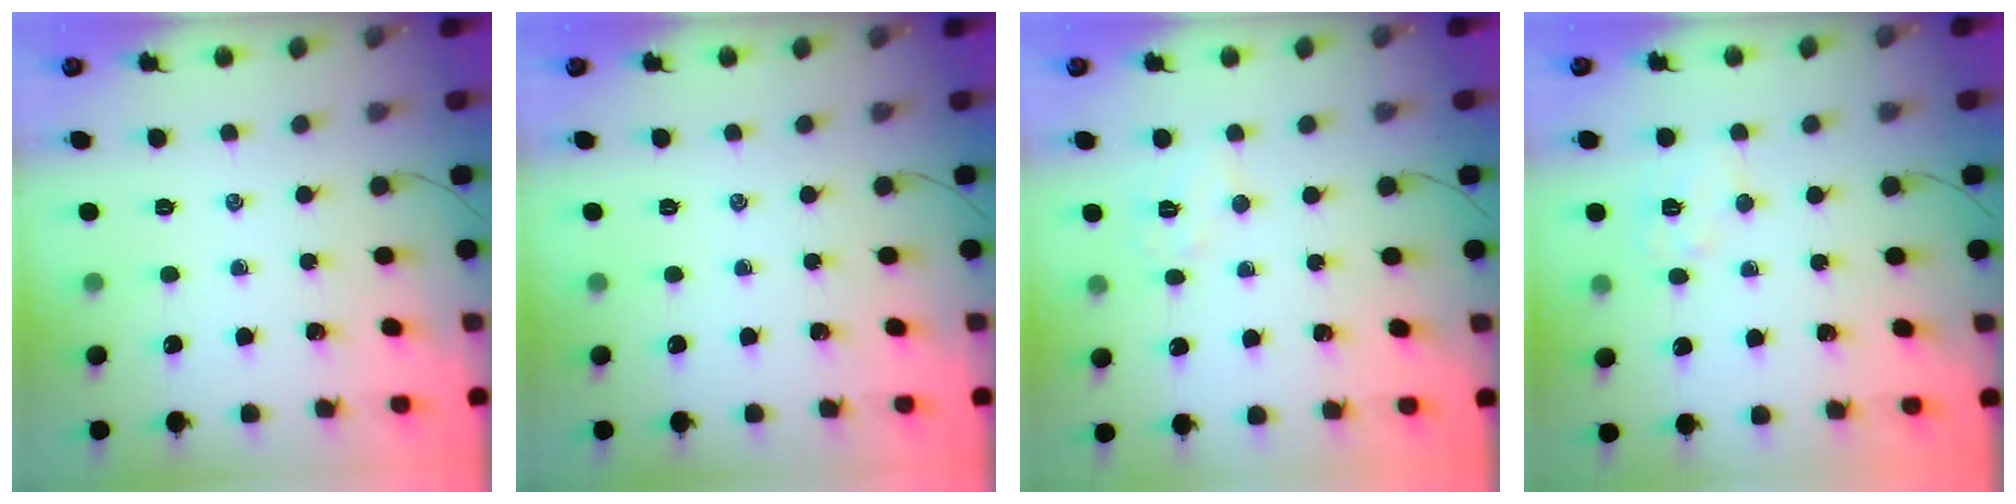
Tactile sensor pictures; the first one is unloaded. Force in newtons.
{"total": 0.0}
{"total": 6.3, "press": 6.1, "slide": 1.3}
{"total": 6.9, "press": 6.8, "slide": 1.1}